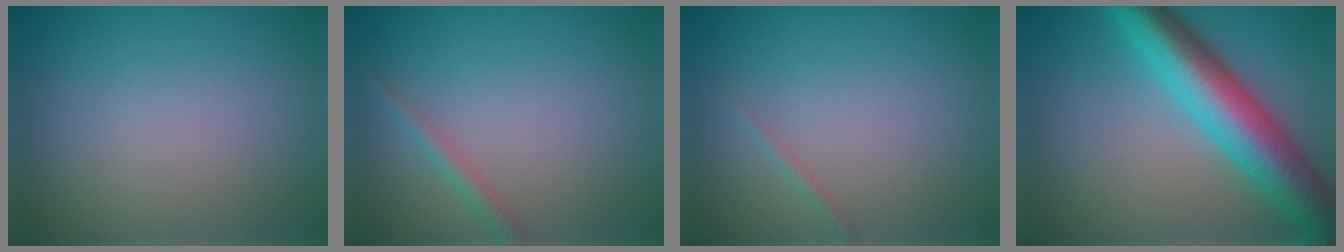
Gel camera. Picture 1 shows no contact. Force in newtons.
{"total": 1.3, "press": 1.3, "slide": 0.0}
{"total": 0.6, "press": 0.6, "slide": 0.0}
{"total": 8.7, "press": 8.7, "slide": 0.1}